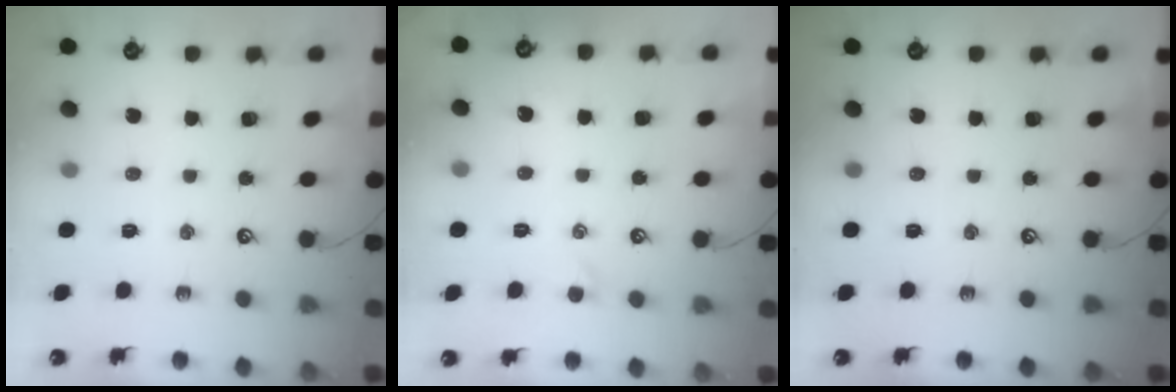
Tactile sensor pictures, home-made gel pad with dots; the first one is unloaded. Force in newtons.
{"total": 0.8, "press": 0.5, "slide": 0.5}
{"total": 0.0}